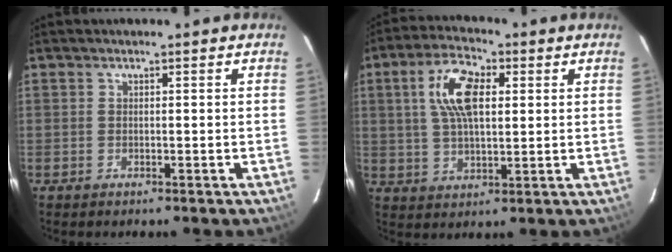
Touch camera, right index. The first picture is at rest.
{"total": 10.8, "force": [3.0, 5.2, 9.0], "torque": [-0.171, 0.019, 0.056]}